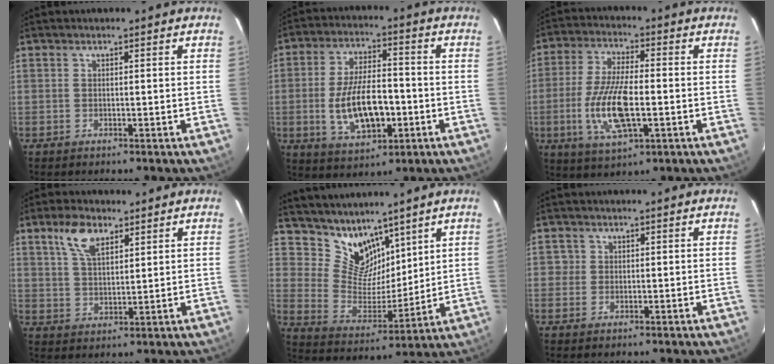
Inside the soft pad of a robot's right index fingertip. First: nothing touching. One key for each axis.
{"total": 13.0, "fx": -3.0, "fy": 6.0, "fz": 11.1, "tx": -0.221, "ty": -0.001, "tz": -0.038}
{"total": 12.9, "fx": -2.8, "fy": 4.4, "fz": 11.8, "tx": -0.245, "ty": -0.007, "tz": -0.050}
{"total": 7.0, "fx": 4.1, "fy": 3.2, "fz": 4.6, "tx": -0.090, "ty": 0.012, "tz": 0.078}
{"total": 10.7, "fx": 8.5, "fy": 5.8, "fz": 2.9, "tx": -0.051, "ty": -0.004, "tz": 0.173}
{"total": 1.4, "fx": 0.0, "fy": 1.4, "fz": 0.1, "tx": 0.005, "ty": 0.005, "tz": -0.003}